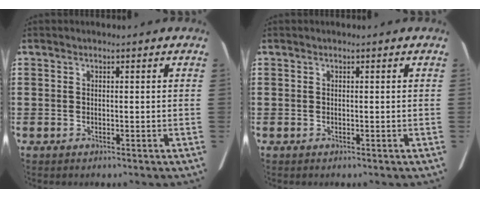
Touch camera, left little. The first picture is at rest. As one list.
[{"total": 0.0}]